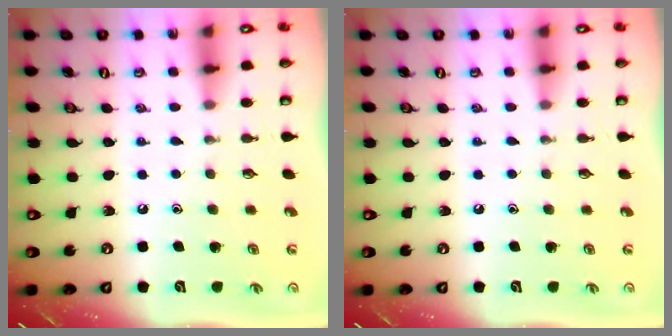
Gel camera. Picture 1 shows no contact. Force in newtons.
{"total": 0.0}